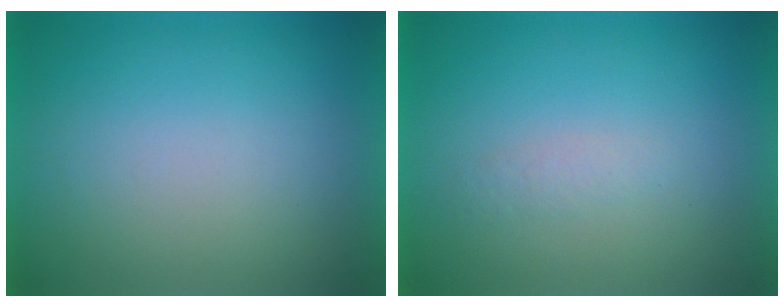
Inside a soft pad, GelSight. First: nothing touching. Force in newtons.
{"total": 1.3}